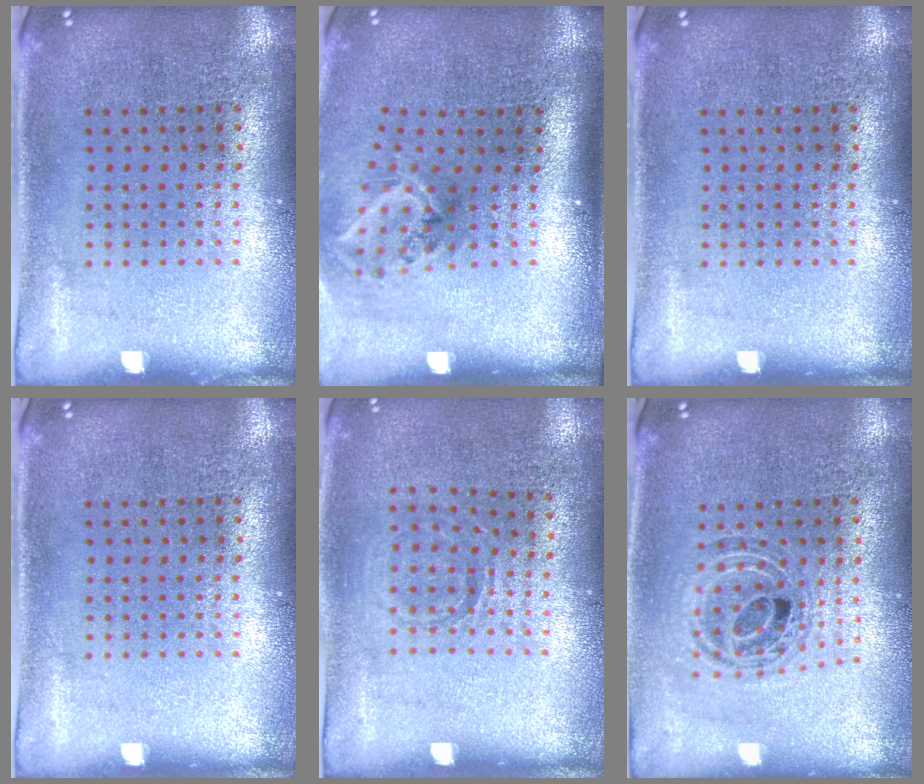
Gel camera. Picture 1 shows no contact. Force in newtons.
{"total": 2.0, "press": 1.3, "slide": 1.5}
{"total": 0.0}
{"total": 0.0}
{"total": 0.8, "press": 0.8, "slide": 0.0}
{"total": 0.7, "press": 0.7, "slide": 0.1}